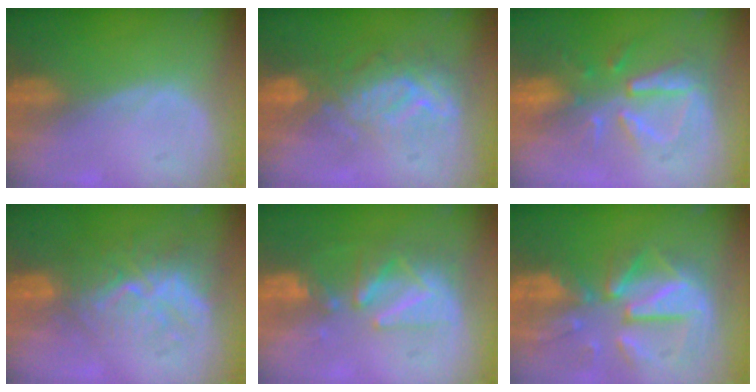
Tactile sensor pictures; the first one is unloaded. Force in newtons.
{"total": 9.2, "press": 8.6, "slide": 3.3}
{"total": 7.8, "press": 7.6, "slide": 1.5}
{"total": 9.6, "press": 8.5, "slide": 4.4}
{"total": 8.6, "press": 8.0, "slide": 3.1}
{"total": 12.1, "press": 10.6, "slide": 5.9}